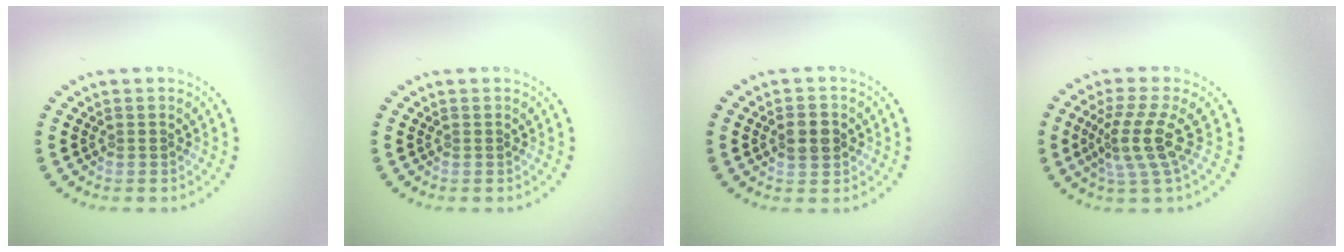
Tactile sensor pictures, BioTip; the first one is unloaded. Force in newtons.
{"total": 0.0}
{"total": 2.8, "press": 2.8, "slide": 0.3}
{"total": 3.9, "press": 2.9, "slide": 2.5}